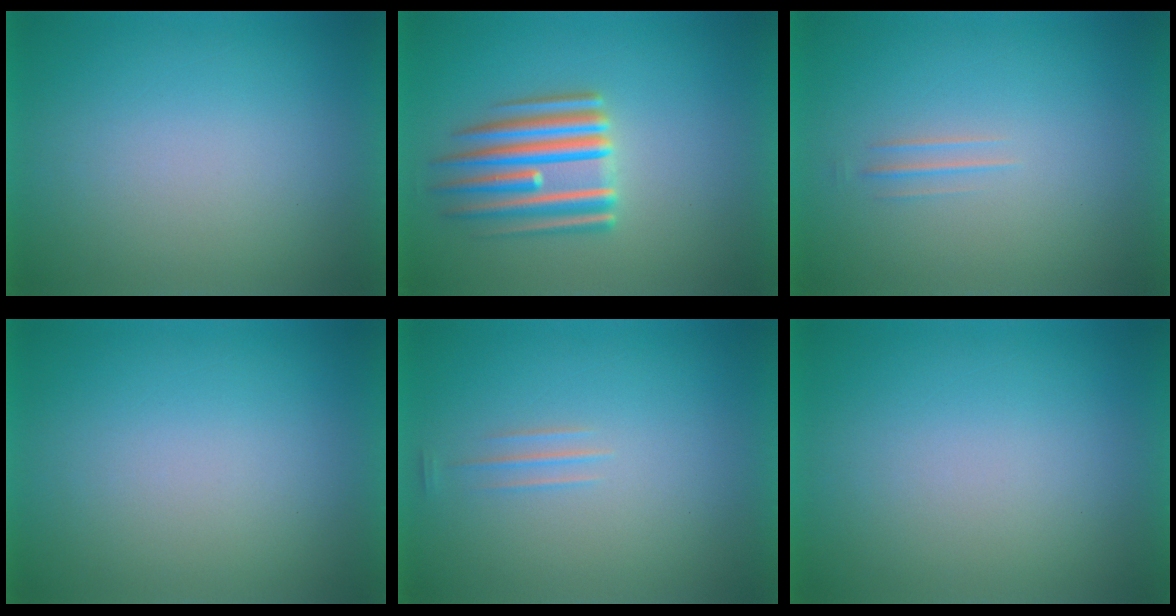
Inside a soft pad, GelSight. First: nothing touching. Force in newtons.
{"total": 5.5}
{"total": 1.3}
{"total": 0.0}
{"total": 1.1}
{"total": 0.0}